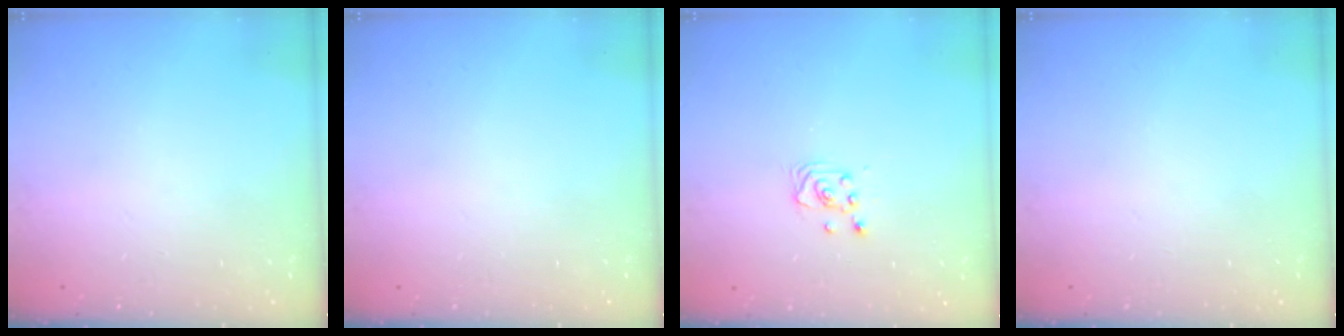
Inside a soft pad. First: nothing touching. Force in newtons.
{"total": 0.0}
{"total": 2.6, "press": 2.6, "slide": 0.2}
{"total": 0.0}